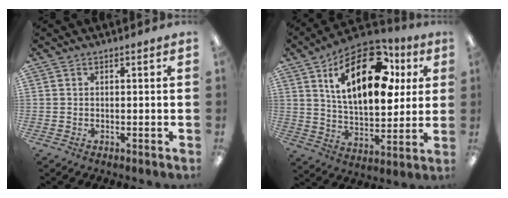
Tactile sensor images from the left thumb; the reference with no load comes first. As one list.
[{"total": 22.9, "force": [10.3, 11.3, 17.0], "torque": [-0.269, -0.030, 0.166]}]